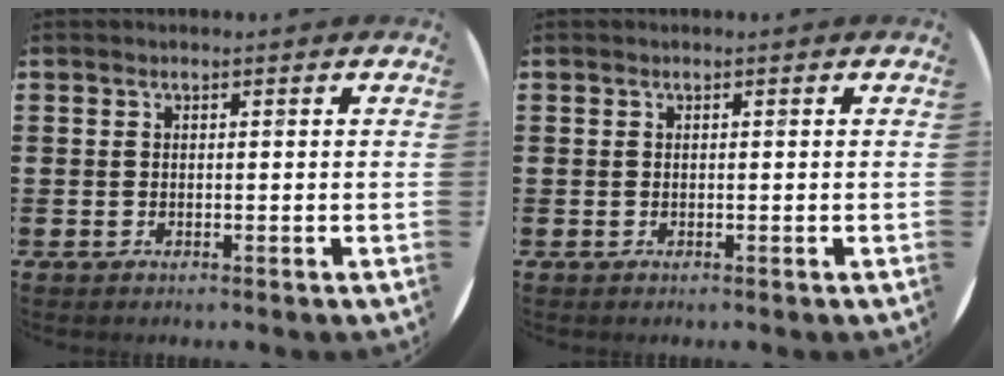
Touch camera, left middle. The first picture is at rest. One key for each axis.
{"total": 0.0}